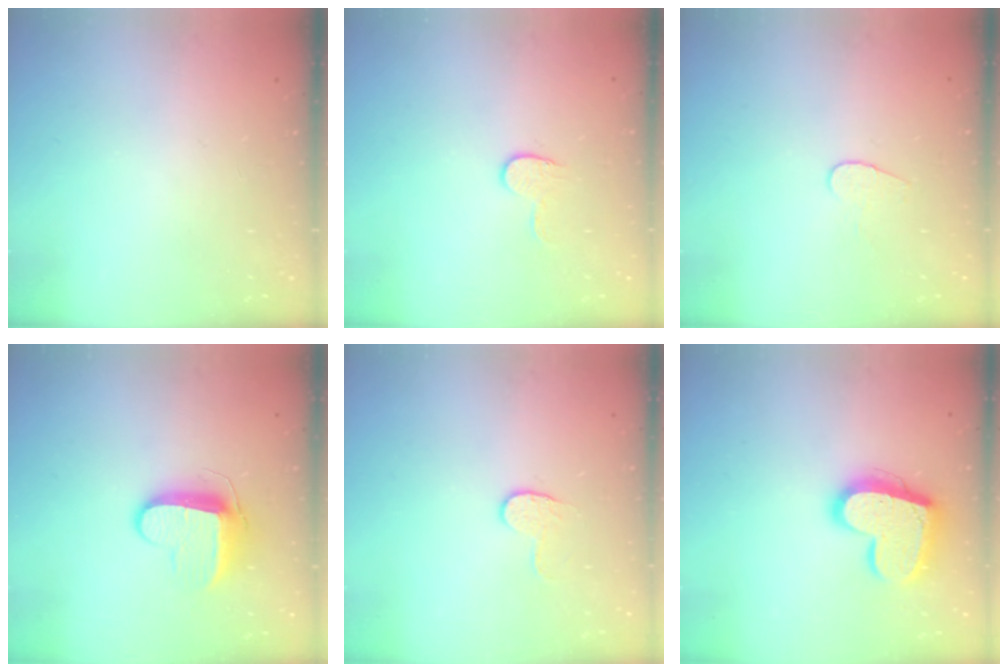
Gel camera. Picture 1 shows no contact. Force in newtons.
{"total": 5.4, "press": 5.4, "slide": 0.5}
{"total": 4.7, "press": 4.6, "slide": 0.4}
{"total": 9.7, "press": 9.7, "slide": 0.9}
{"total": 3.6, "press": 3.6, "slide": 0.4}
{"total": 17.0, "press": 16.9, "slide": 1.4}